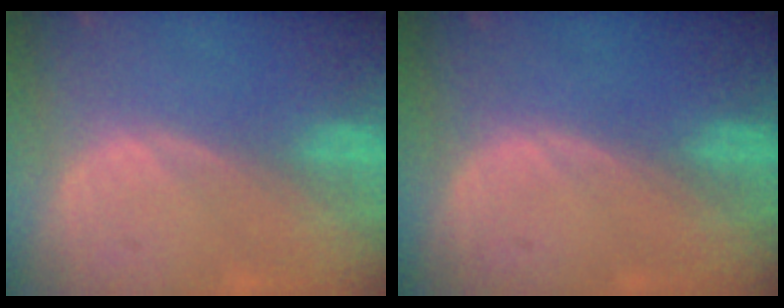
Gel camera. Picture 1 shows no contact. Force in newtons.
{"total": 0.0}